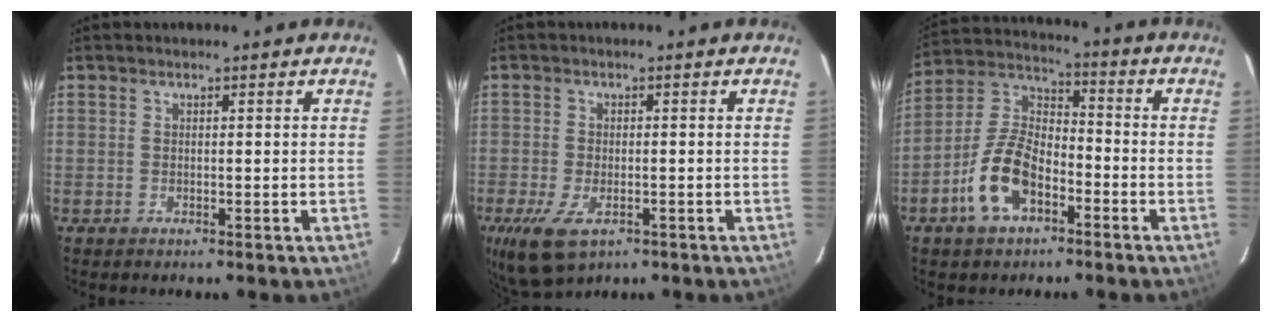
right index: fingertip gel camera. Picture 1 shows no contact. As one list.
[{"total": 8.6, "force": [-4.4, 4.4, 6.0], "torque": [-0.138, -0.030, -0.076]}, {"total": 12.3, "force": [-6.1, 6.4, 8.5], "torque": [-0.178, 0.021, -0.110]}]